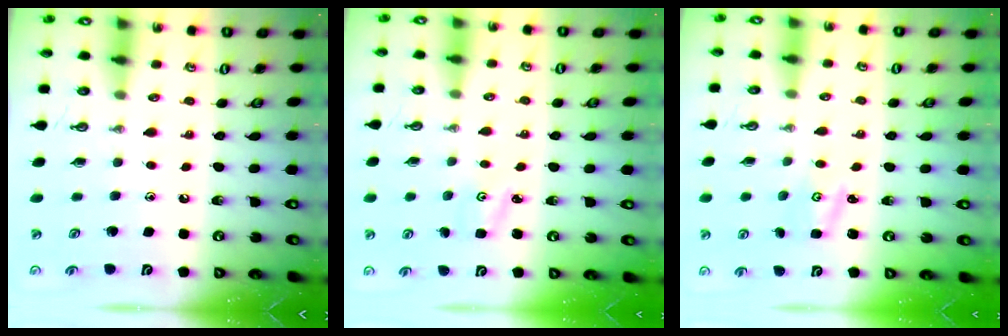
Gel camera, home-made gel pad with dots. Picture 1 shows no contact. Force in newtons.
{"total": 2.6, "press": 2.6, "slide": 0.4}
{"total": 2.3, "press": 2.3, "slide": 0.3}